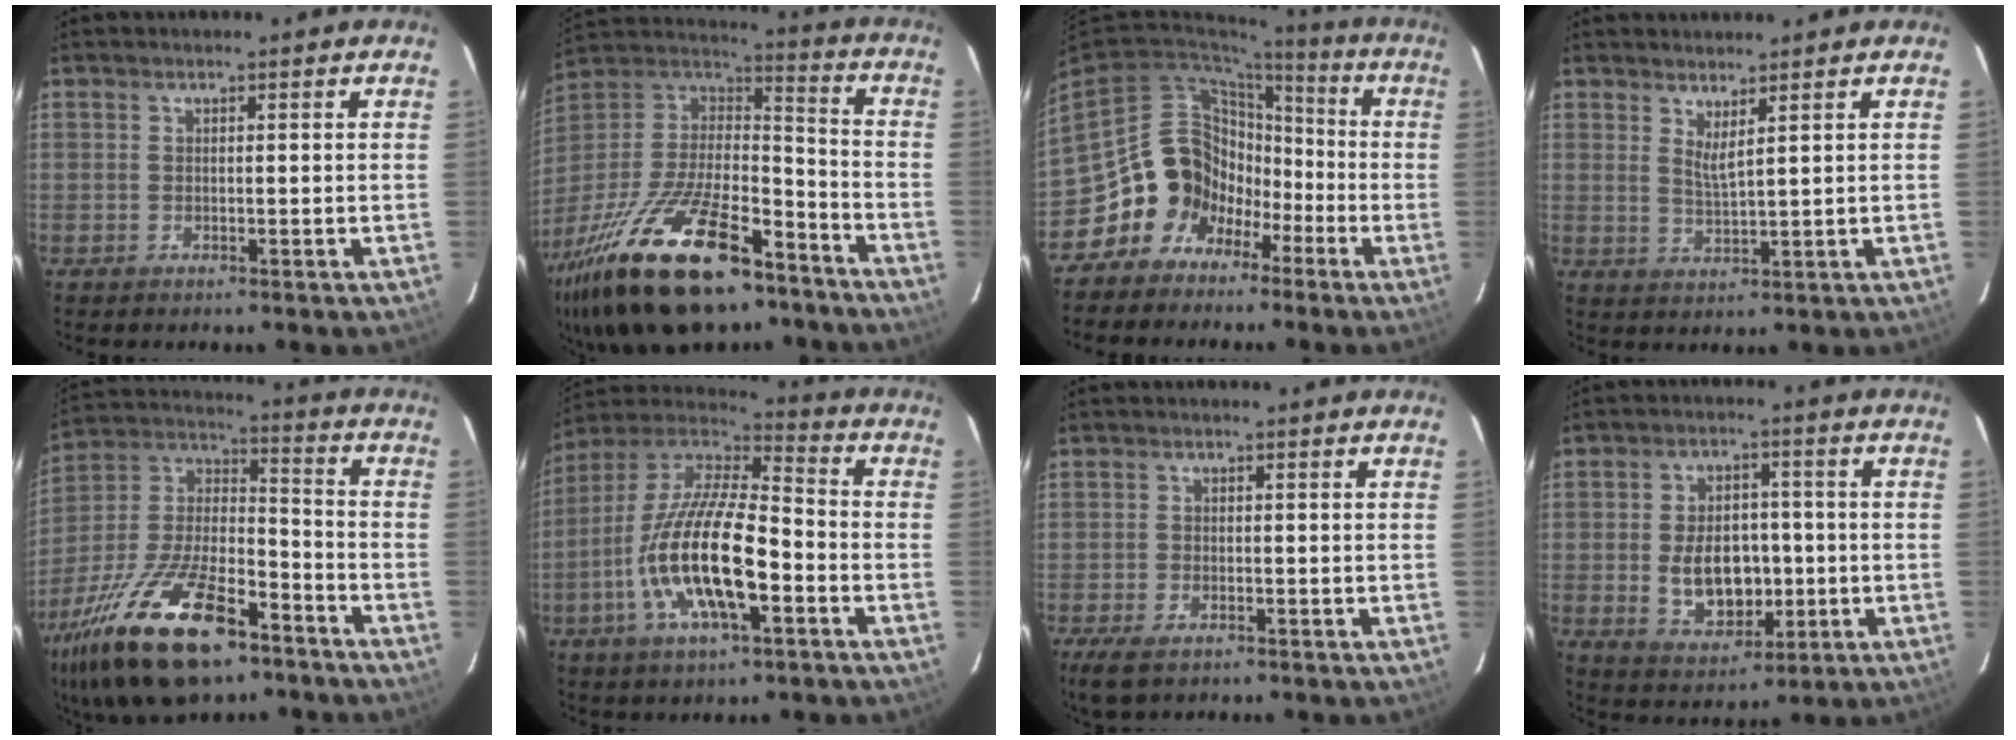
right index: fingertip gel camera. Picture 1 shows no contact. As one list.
[{"total": 31.8, "force": [-20.4, 12.8, 20.9], "torque": [-0.420, -0.031, -0.327]}, {"total": 14.7, "force": [-5.8, 12.4, 5.4], "torque": [-0.119, 0.039, -0.097]}, {"total": 2.9, "force": [2.1, -0.1, 2.0], "torque": [-0.039, -0.009, 0.033]}, {"total": 26.3, "force": [-16.0, 10.6, 18.0], "torque": [-0.365, -0.019, -0.275]}, {"total": 20.1, "force": [-6.5, 6.7, 17.8], "torque": [-0.348, -0.020, -0.127]}, {"total": 4.6, "force": [-3.0, 2.1, 2.7], "torque": [-0.069, -0.015, -0.056]}, {"total": 10.7, "force": [-1.4, 7.2, 7.8], "torque": [-0.151, 0.004, -0.004]}]